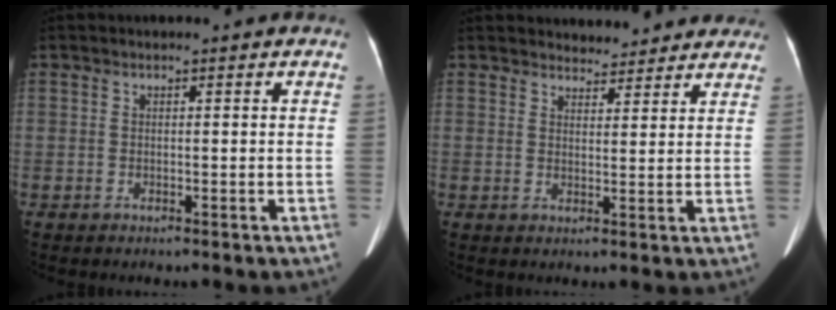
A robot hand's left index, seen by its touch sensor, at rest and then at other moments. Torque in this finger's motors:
{"motor_torque": [0.10, 0.01, -0.11, -0.03]}